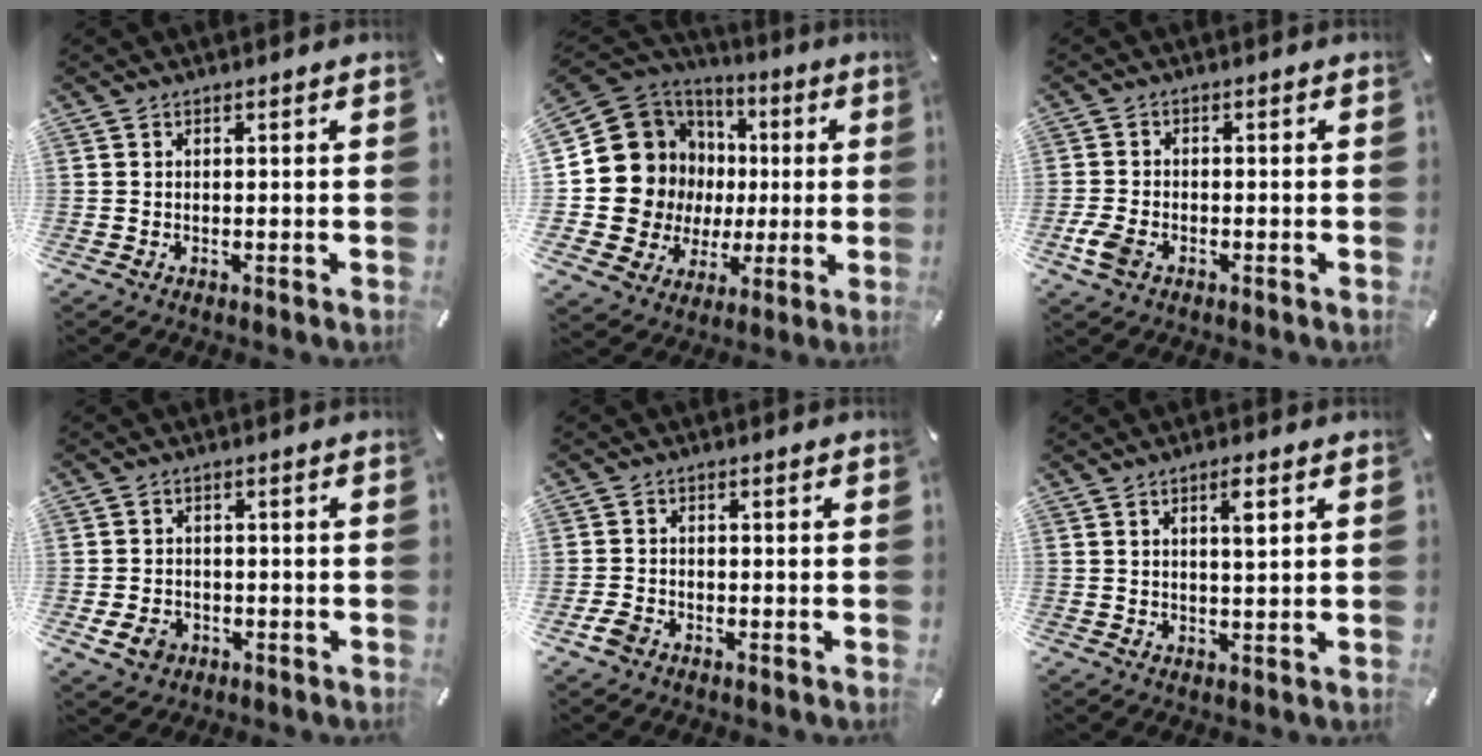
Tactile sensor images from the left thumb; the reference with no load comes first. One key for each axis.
{"total": 16.7, "fx": 1.7, "fy": 15.7, "fz": 5.3, "tx": -0.097, "ty": -0.026, "tz": 0.065}
{"total": 4.6, "fx": -2.1, "fy": 2.9, "fz": 3.0, "tx": -0.080, "ty": 0.000, "tz": -0.046}
{"total": 4.7, "fx": -1.8, "fy": 3.7, "fz": 2.2, "tx": -0.039, "ty": 0.003, "tz": -0.035}
{"total": 3.2, "fx": -1.7, "fy": 2.3, "fz": 1.4, "tx": -0.030, "ty": 0.006, "tz": -0.034}
{"total": 3.7, "fx": 1.4, "fy": 0.6, "fz": 3.4, "tx": -0.064, "ty": -0.001, "tz": 0.019}